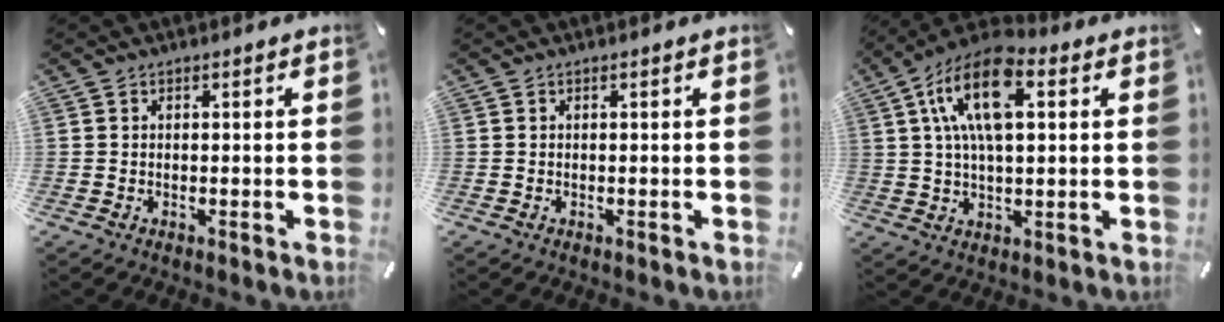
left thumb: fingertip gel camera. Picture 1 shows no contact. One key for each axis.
{"total": 0.0}
{"total": 15.2, "fx": 5.2, "fy": 7.4, "fz": 12.2, "tx": -0.244, "ty": 0.002, "tz": 0.088}